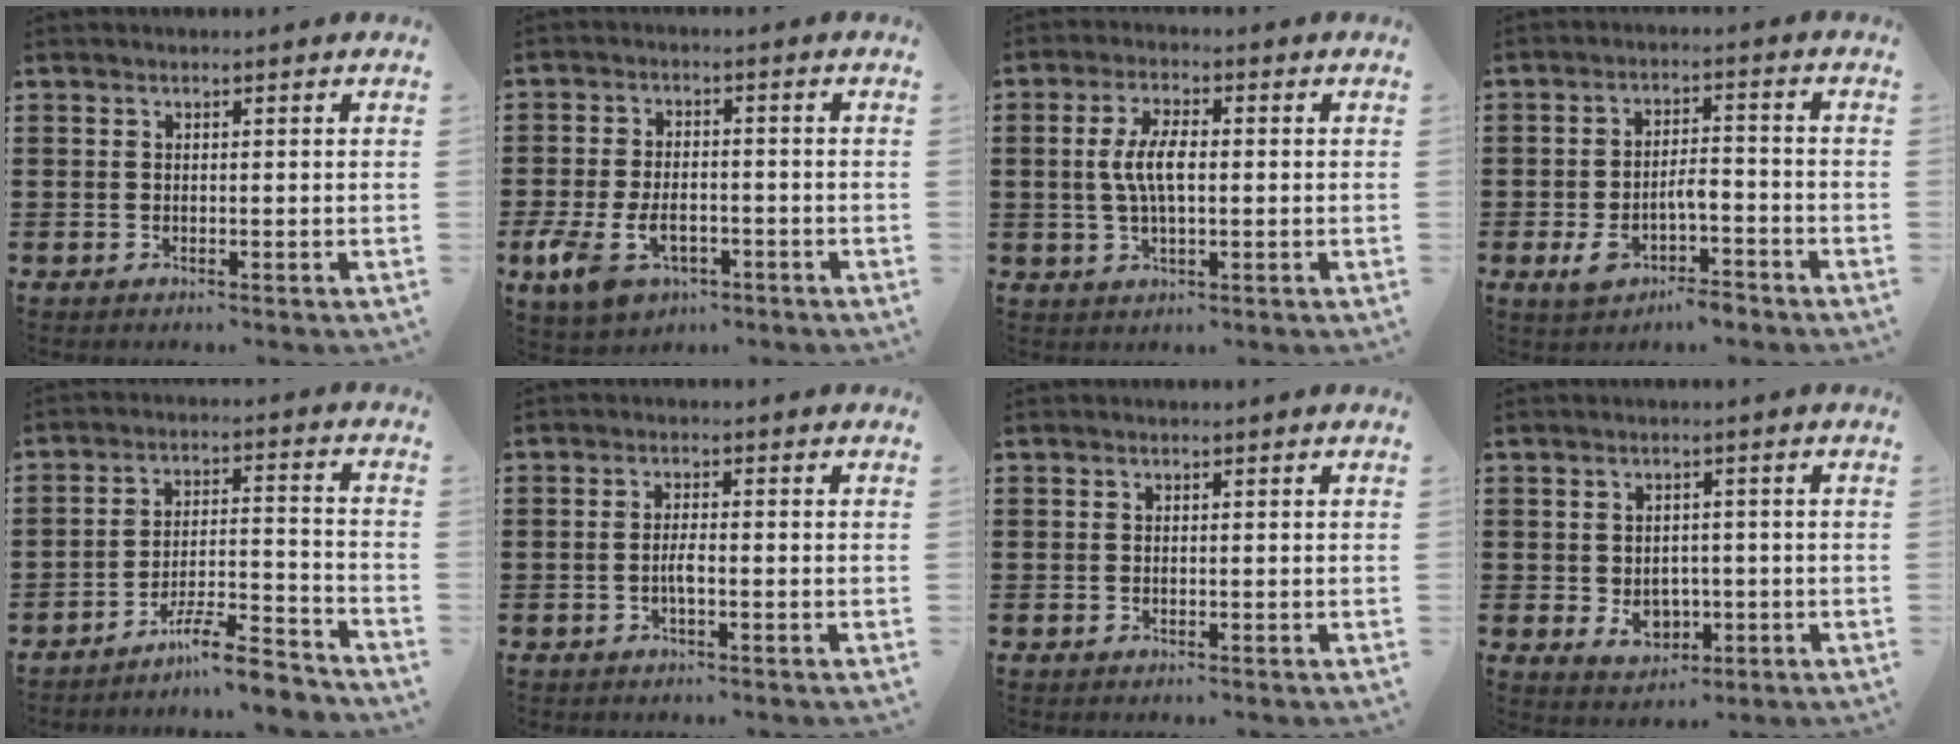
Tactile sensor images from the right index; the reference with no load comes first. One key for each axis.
{"total": 6.8, "fx": -3.1, "fy": 3.9, "fz": 4.7, "tx": -0.116, "ty": -0.003, "tz": -0.060}
{"total": 6.2, "fx": 0.2, "fy": 2.4, "fz": 5.7, "tx": -0.131, "ty": -0.001, "tz": -0.006}
{"total": 5.3, "fx": -3.0, "fy": 2.3, "fz": 3.7, "tx": -0.077, "ty": 0.009, "tz": -0.060}
{"total": 7.9, "fx": -7.0, "fy": 0.8, "fz": 3.6, "tx": -0.058, "ty": 0.013, "tz": -0.131}
{"total": 2.4, "fx": -0.8, "fy": 0.6, "fz": 2.3, "tx": -0.050, "ty": 0.001, "tz": -0.017}
{"total": 0.0}
{"total": 3.6, "fx": -0.6, "fy": 2.8, "fz": 2.1, "tx": -0.030, "ty": -0.002, "tz": -0.016}